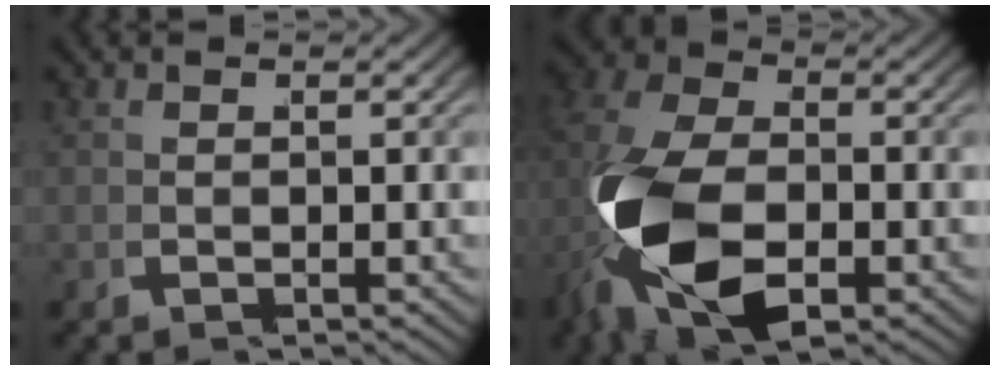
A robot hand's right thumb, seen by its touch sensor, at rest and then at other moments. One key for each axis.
{"total": 13.2, "fx": -2.5, "fy": 8.2, "fz": 10.0, "tx": -0.241, "ty": -0.042, "tz": -0.020}